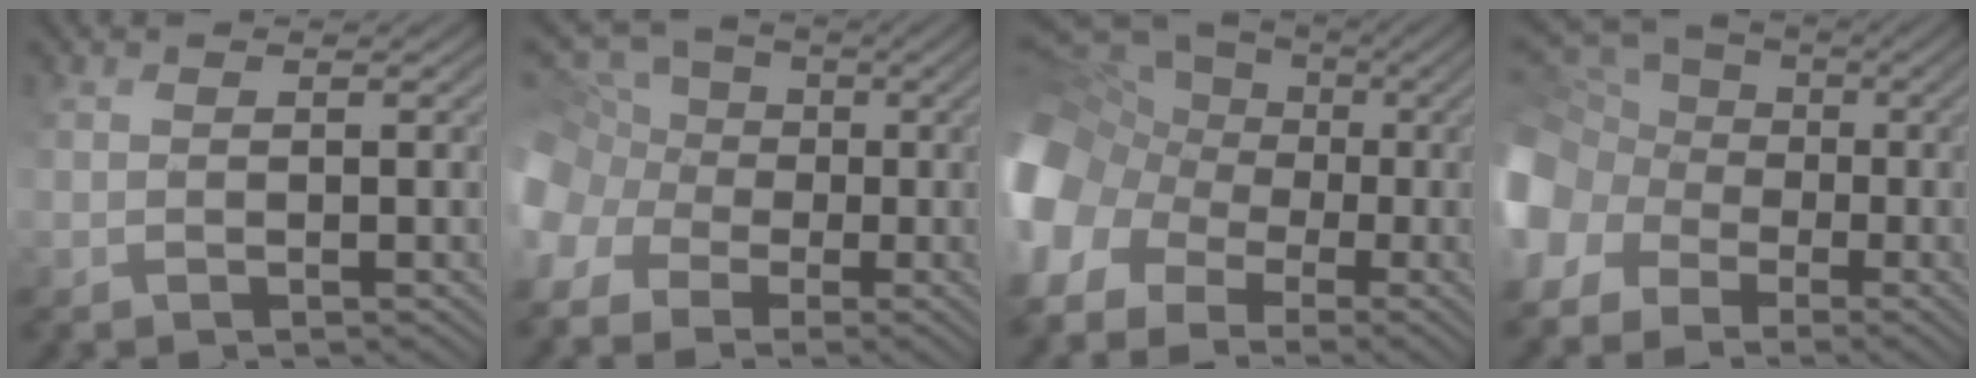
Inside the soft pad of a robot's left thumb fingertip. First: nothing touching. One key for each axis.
{"total": 11.2, "fx": -3.9, "fy": 9.8, "fz": 3.6, "tx": -0.160, "ty": -0.013, "tz": -0.086}
{"total": 14.4, "fx": -3.9, "fy": 12.1, "fz": 6.9, "tx": -0.240, "ty": -0.018, "tz": -0.075}
{"total": 13.2, "fx": -4.4, "fy": 11.3, "fz": 5.3, "tx": -0.199, "ty": -0.016, "tz": -0.089}